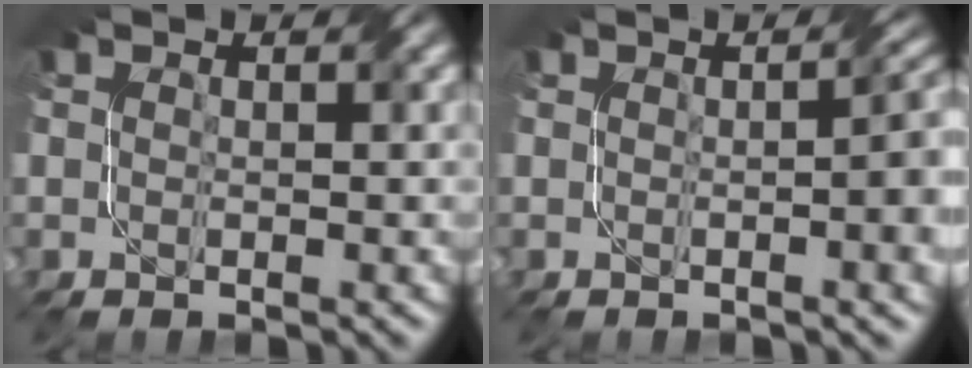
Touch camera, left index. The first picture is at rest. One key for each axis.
{"total": 5.6, "fx": -0.2, "fy": 1.9, "fz": 5.2, "tx": -0.039, "ty": 0.006, "tz": 0.000}